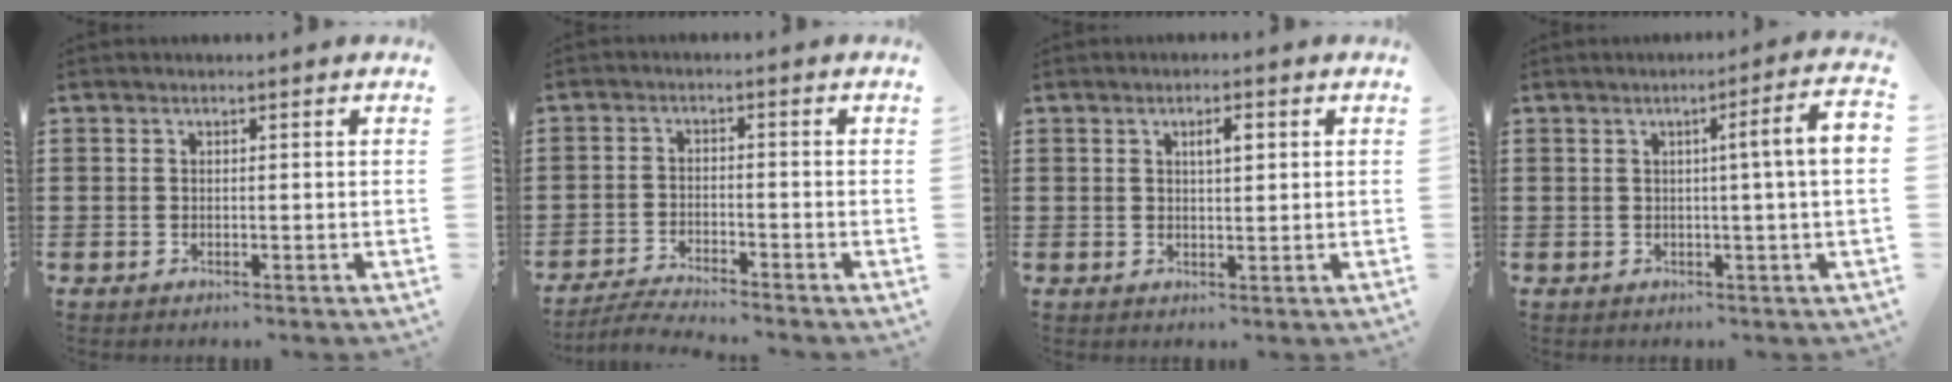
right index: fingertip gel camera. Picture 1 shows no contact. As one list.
[{"total": 3.4, "force": [-3.4, -0.2, 0.7], "torque": [-0.021, -0.004, -0.071]}, {"total": 2.4, "force": [0.8, 0.7, 2.1], "torque": [-0.034, 0.003, 0.009]}, {"total": 5.6, "force": [0.5, -0.5, 5.6], "torque": [-0.093, -0.009, 0.002]}]